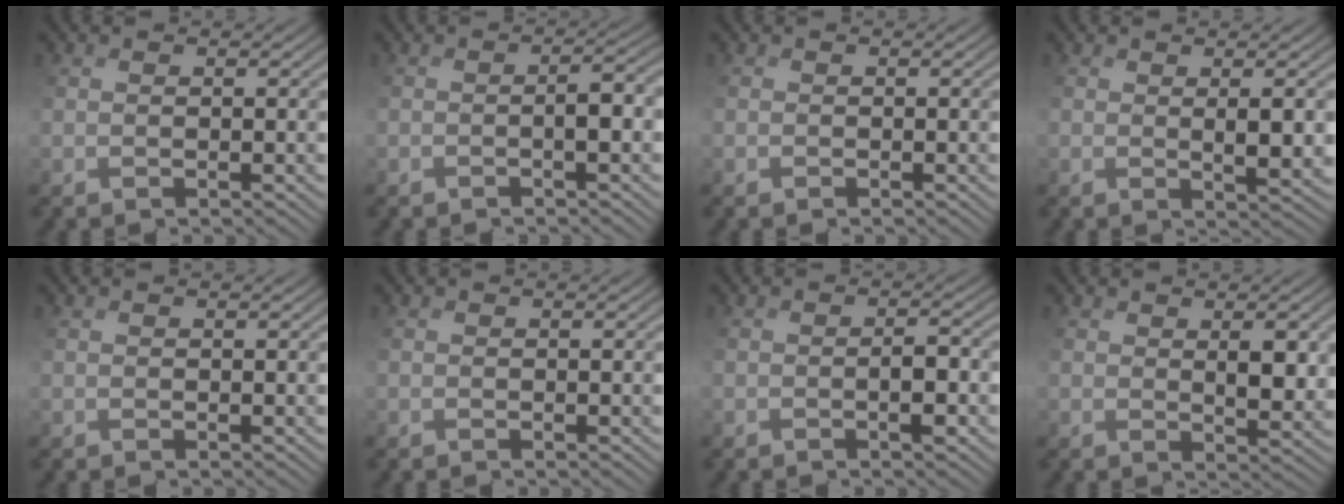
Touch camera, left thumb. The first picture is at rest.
{"total": 2.9, "force": [-1.2, 0.5, 2.6], "torque": [-0.040, 0.008, -0.021]}
{"total": 0.6, "force": [-0.5, 0.3, 0.2], "torque": [-0.003, -0.003, -0.009]}
{"total": 3.8, "force": [0.9, 1.2, 3.5], "torque": [-0.068, -0.002, 0.024]}
{"total": 0.0}
{"total": 0.0}
{"total": 2.9, "force": [-1.1, 0.9, 2.5], "torque": [-0.032, 0.008, -0.015]}
{"total": 4.4, "force": [1.5, 2.0, 3.6], "torque": [-0.072, -0.004, 0.037]}